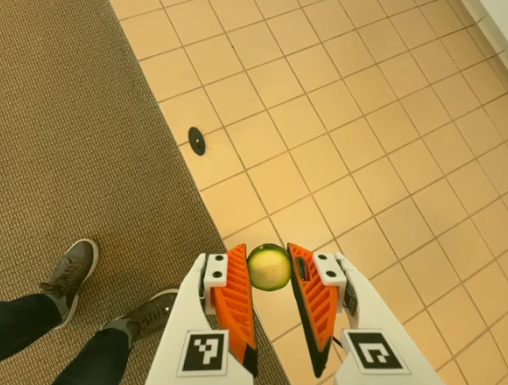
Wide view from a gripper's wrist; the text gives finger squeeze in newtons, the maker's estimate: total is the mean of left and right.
{"total": 7.1, "left": 6.7, "right": 7.4}